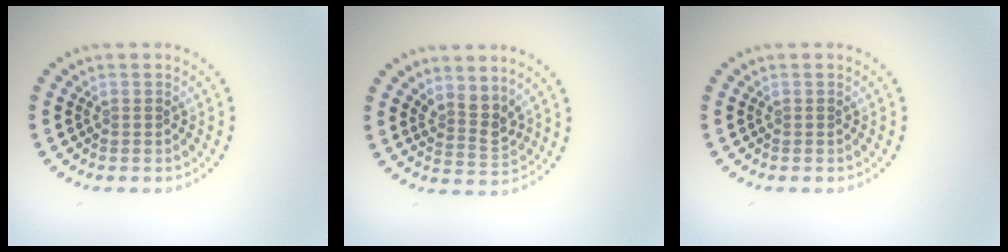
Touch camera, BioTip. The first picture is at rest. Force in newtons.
{"total": 2.5, "press": 1.9, "slide": 1.7}
{"total": 0.0}